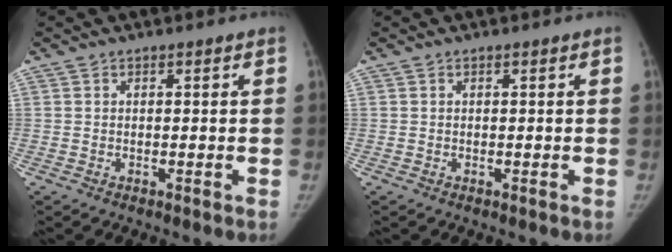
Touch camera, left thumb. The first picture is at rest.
{"total": 0.0}